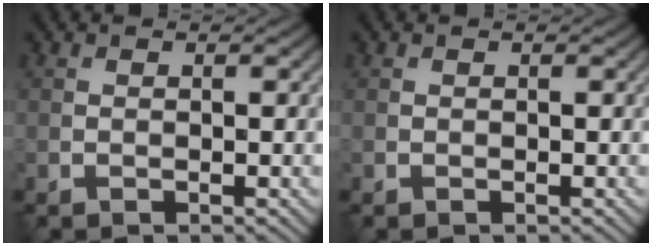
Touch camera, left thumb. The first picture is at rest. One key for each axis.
{"total": 0.0}